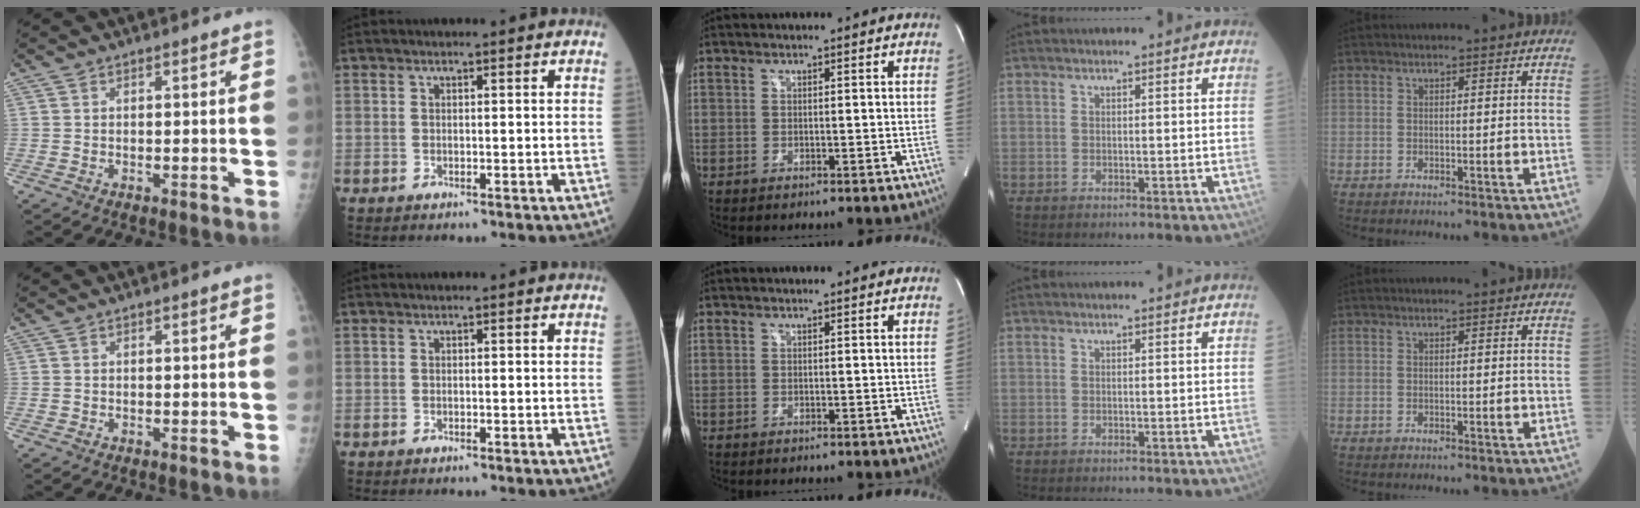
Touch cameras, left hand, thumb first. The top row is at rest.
{}